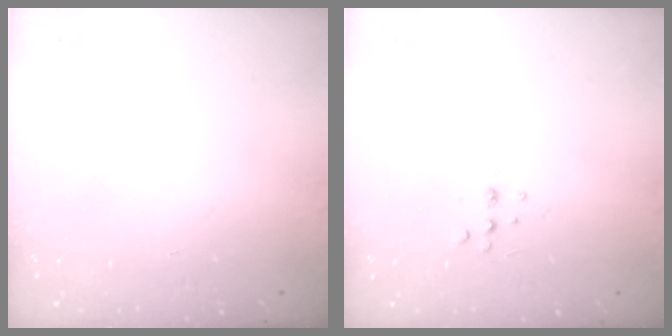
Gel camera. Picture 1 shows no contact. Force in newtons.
{"total": 4.1, "press": 3.9, "slide": 1.3}